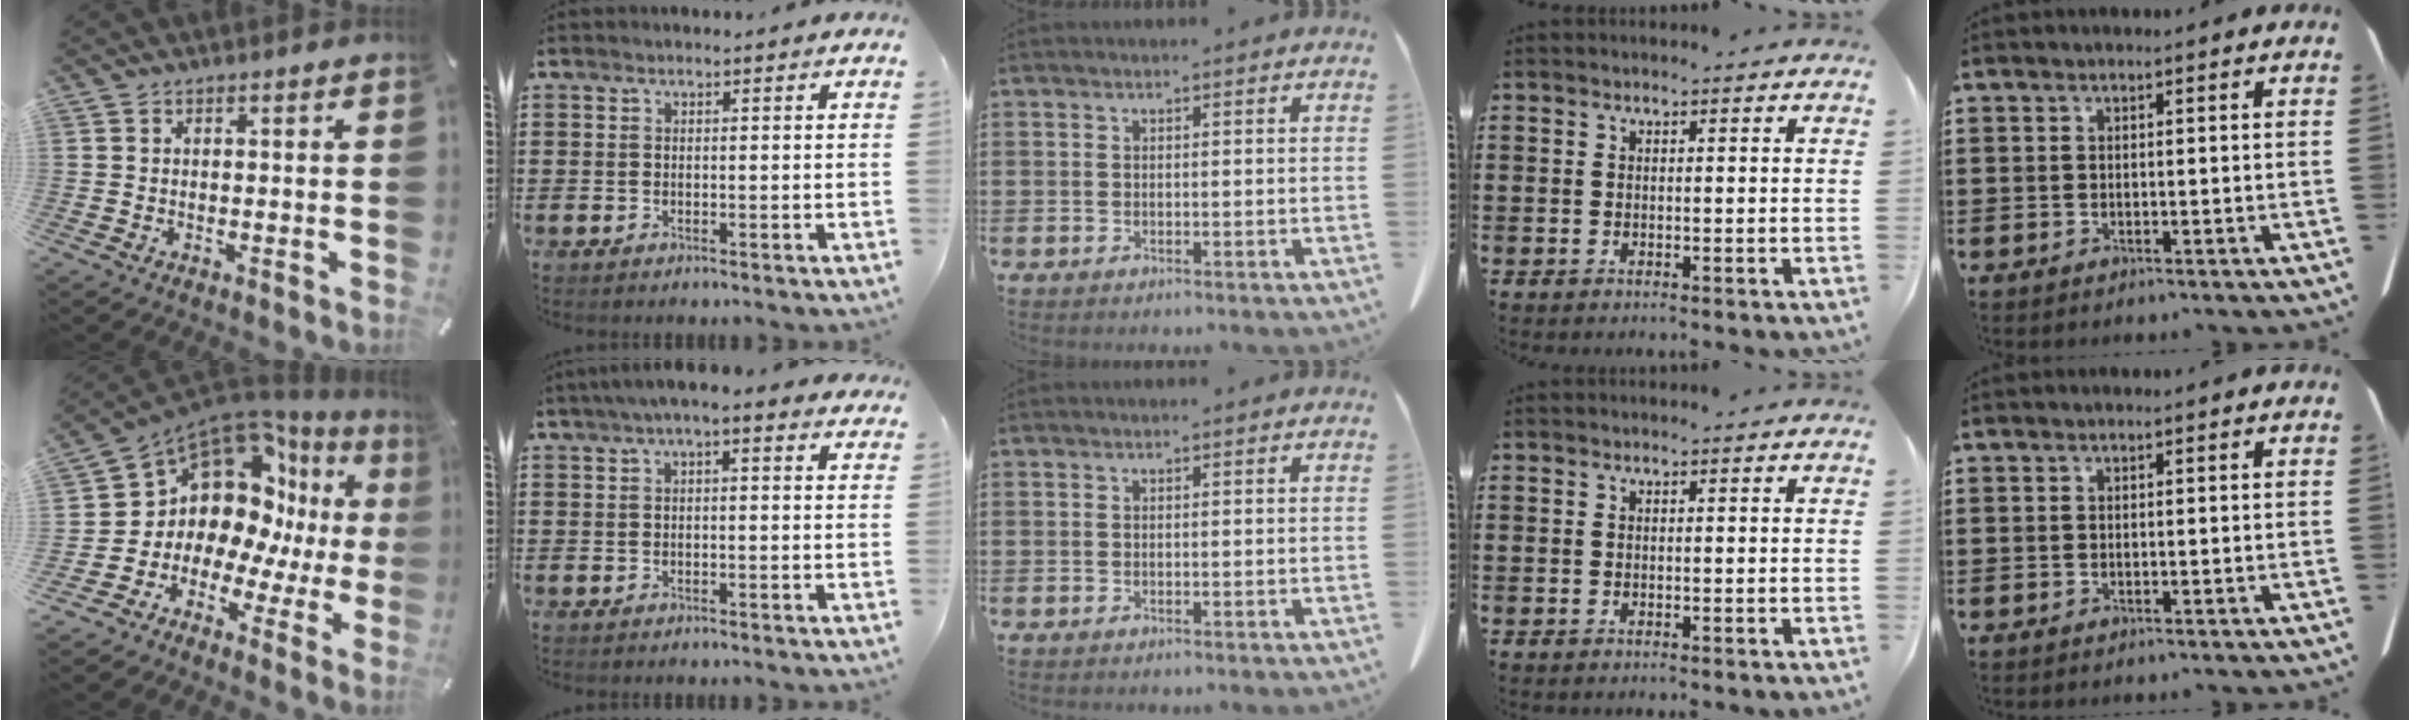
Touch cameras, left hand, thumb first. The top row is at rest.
{"thumb": {"total": 13.1, "force": [5.3, 10.0, 6.5], "torque": [-0.131, -0.083, 0.091]}, "index": {"total": 3.2, "force": [1.8, 0.6, 2.6], "torque": [-0.053, 0.006, 0.031]}}